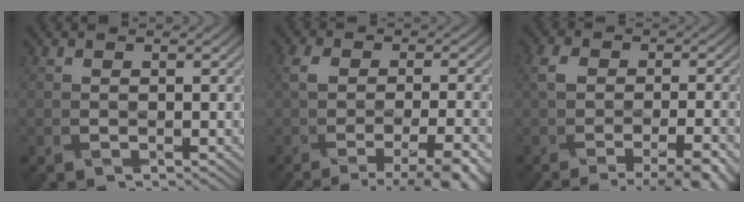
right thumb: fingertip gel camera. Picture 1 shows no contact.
{"total": 8.4, "force": [-4.2, 3.0, 6.6], "torque": [-0.088, -0.016, -0.055]}
{"total": 8.0, "force": [-4.0, 3.4, 6.0], "torque": [-0.070, -0.006, -0.055]}